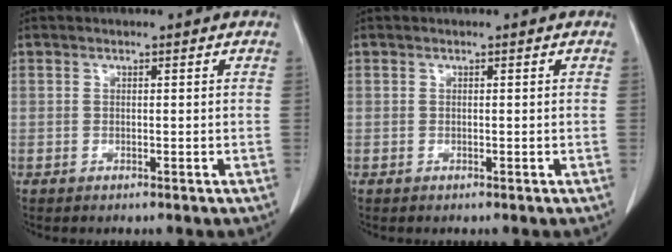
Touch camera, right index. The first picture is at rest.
{"total": 0.0}